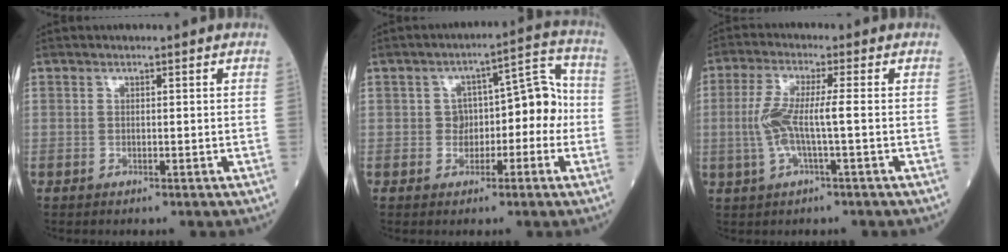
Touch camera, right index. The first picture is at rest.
{"total": 8.1, "force": [-1.1, 4.8, 6.5], "torque": [-0.080, 0.048, -0.015]}
{"total": 6.6, "force": [-0.7, 0.5, 6.6], "torque": [-0.145, 0.009, -0.017]}